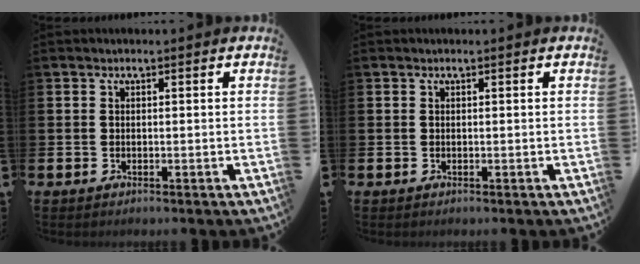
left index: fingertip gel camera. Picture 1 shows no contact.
{"total": 0.0}